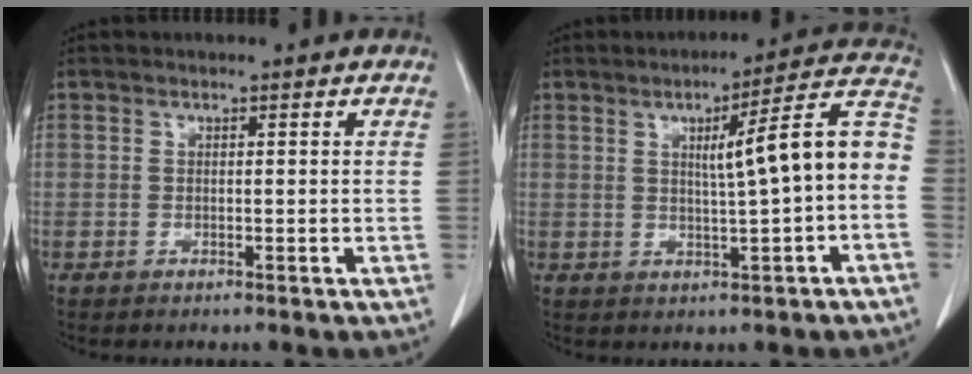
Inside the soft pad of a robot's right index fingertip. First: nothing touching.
{"total": 11.3, "force": [0.1, 0.2, 11.3], "torque": [-0.147, 0.028, -0.003]}